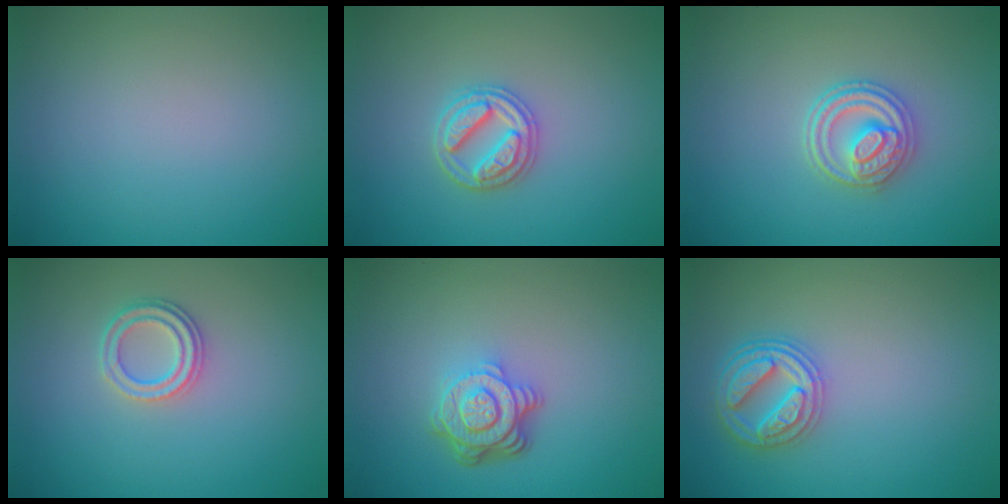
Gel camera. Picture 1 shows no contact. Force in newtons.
{"total": 3.0, "press": 2.9, "slide": 0.4}
{"total": 3.6, "press": 3.3, "slide": 1.5}
{"total": 2.3, "press": 2.1, "slide": 1.0}
{"total": 4.6, "press": 3.4, "slide": 3.2}
{"total": 3.9, "press": 3.7, "slide": 1.3}